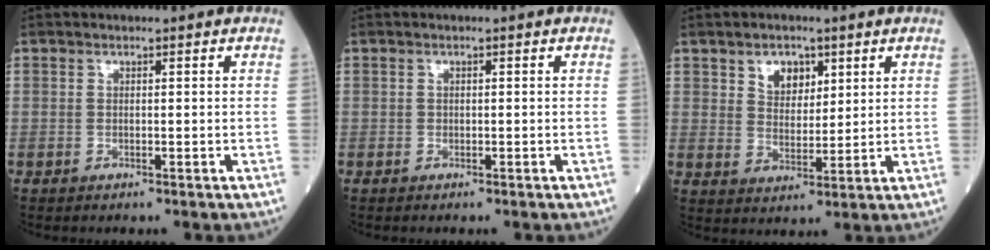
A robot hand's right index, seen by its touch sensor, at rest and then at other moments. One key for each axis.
{"total": 0.6, "fx": -0.2, "fy": 0.5, "fz": 0.2, "tx": -0.014, "ty": 0.005, "tz": -0.002}
{"total": 5.9, "fx": 2.9, "fy": 3.9, "fz": 3.3, "tx": -0.062, "ty": 0.010, "tz": 0.056}